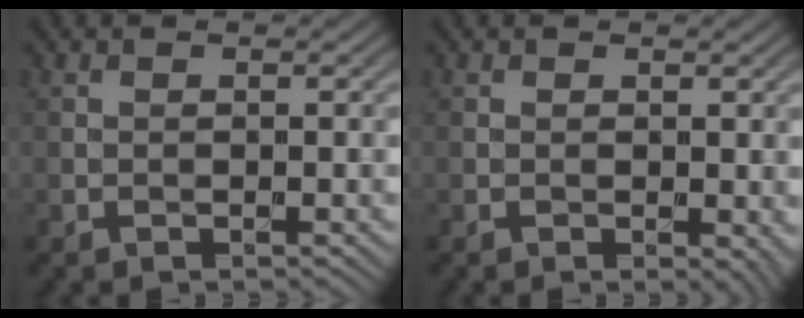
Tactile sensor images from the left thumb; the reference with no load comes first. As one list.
[{"total": 1.8, "force": [-0.2, 1.0, 1.5], "torque": [-0.016, -0.007, 0.001]}]